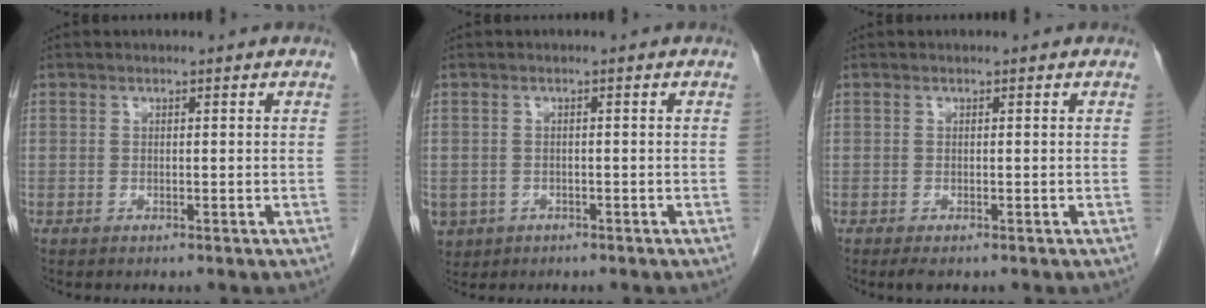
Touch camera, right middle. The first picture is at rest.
{"total": 4.6, "force": [-2.3, 3.8, 1.1], "torque": [-0.022, 0.002, -0.034]}
{"total": 1.0, "force": [-0.7, 0.3, 0.7], "torque": [-0.013, -0.004, -0.008]}